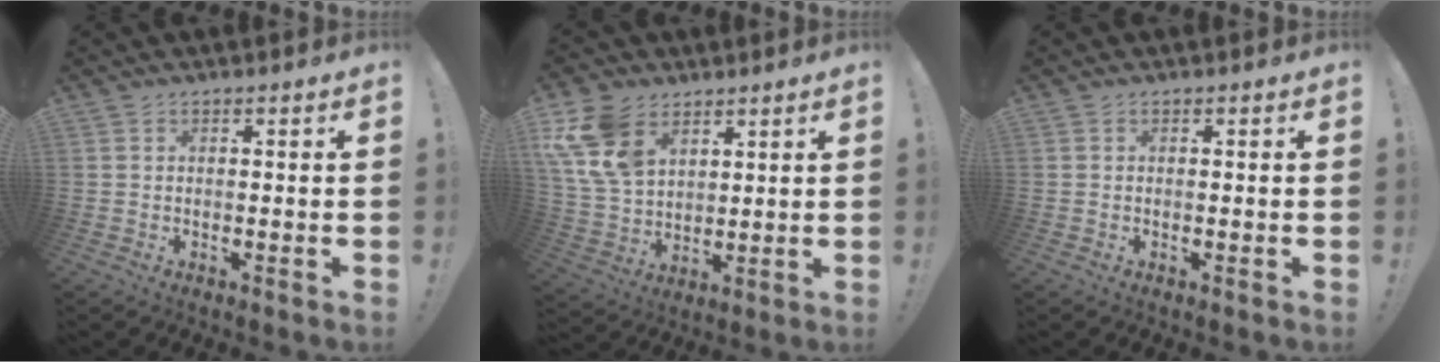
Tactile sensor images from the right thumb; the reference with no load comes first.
{"total": 15.0, "force": [7.9, 10.0, 7.9], "torque": [-0.173, -0.035, 0.156]}
{"total": 0.0}